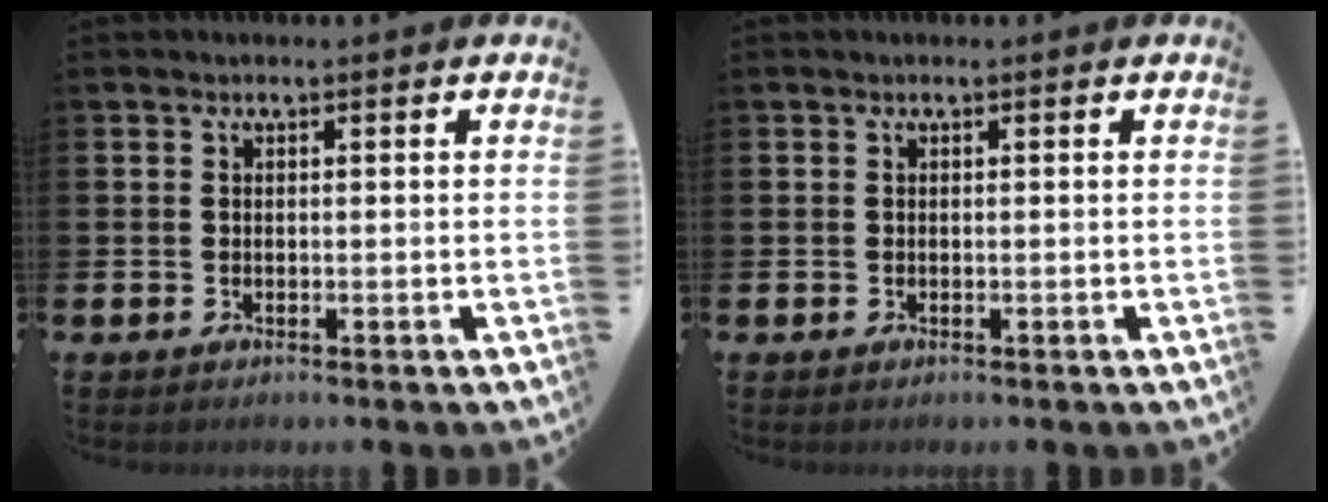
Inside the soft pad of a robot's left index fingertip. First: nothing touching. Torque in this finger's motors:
{"motor_torque": [-0.04, -0.02, 0.01, 0.01]}